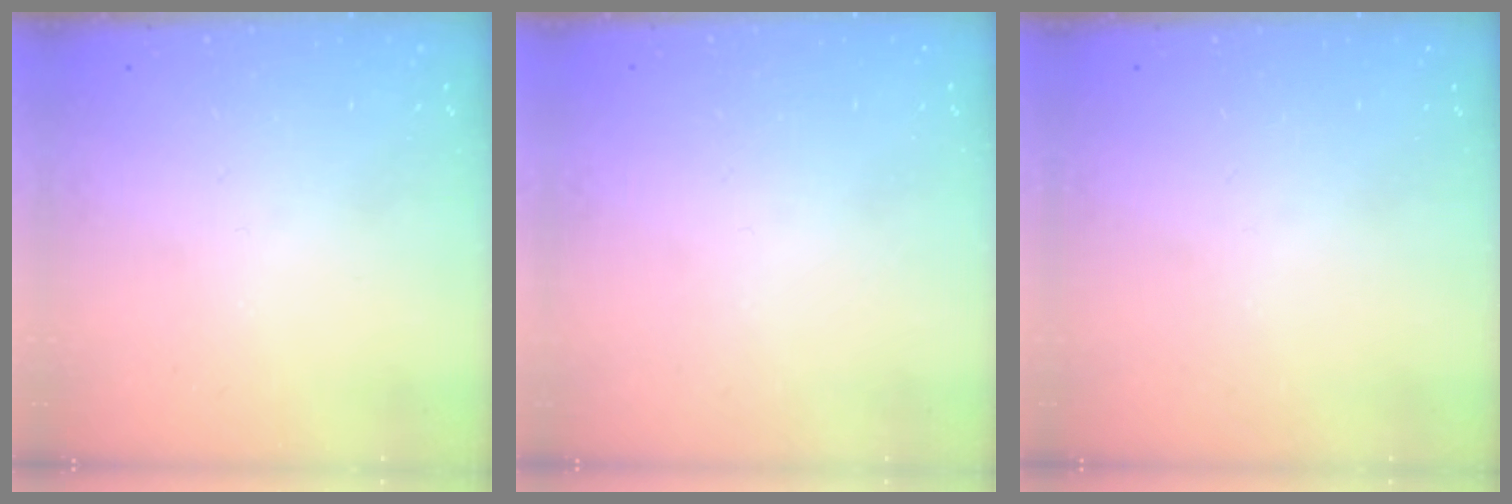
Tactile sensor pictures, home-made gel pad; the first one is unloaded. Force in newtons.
{"total": 0.7, "press": 0.7, "slide": 0.1}
{"total": 0.0}